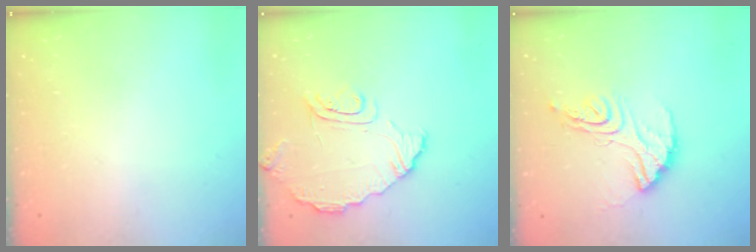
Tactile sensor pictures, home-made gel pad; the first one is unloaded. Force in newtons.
{"total": 10.1, "press": 10.0, "slide": 1.0}
{"total": 13.1, "press": 13.1, "slide": 1.0}